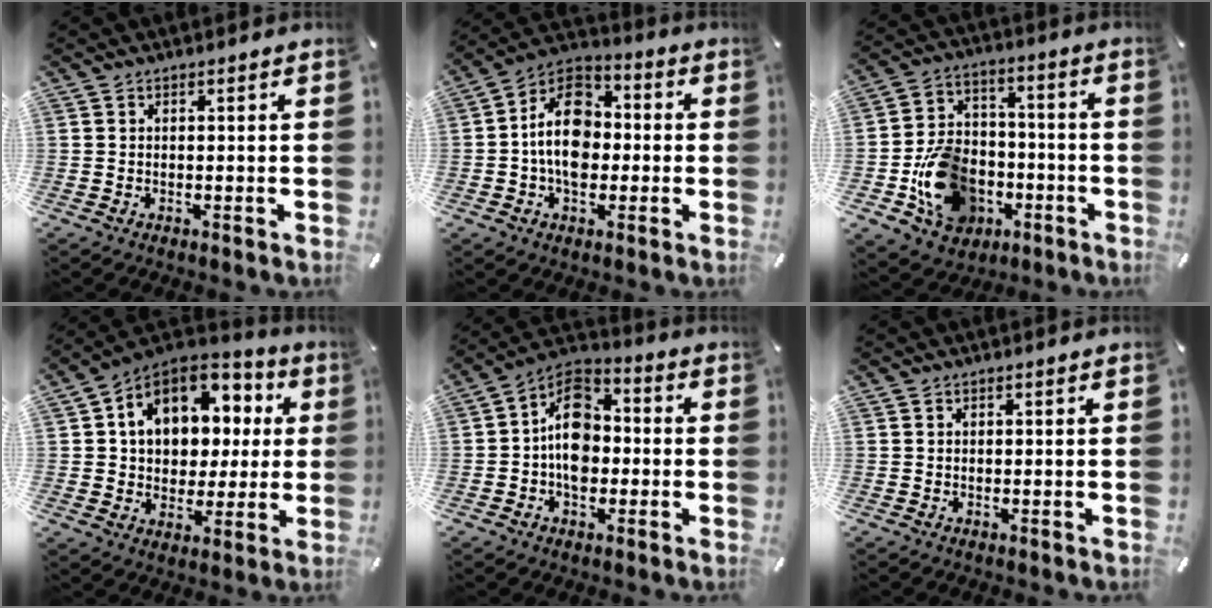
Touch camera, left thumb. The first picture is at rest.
{"total": 13.8, "force": [-1.3, 9.9, 9.5], "torque": [-0.172, 0.020, -0.025]}
{"total": 15.4, "force": [-5.8, 12.0, 7.8], "torque": [-0.136, 0.046, -0.093]}
{"total": 13.3, "force": [4.5, 10.5, 6.8], "torque": [-0.121, -0.019, 0.089]}
{"total": 10.6, "force": [-1.1, 8.0, 6.9], "torque": [-0.124, 0.012, -0.023]}
{"total": 0.0}